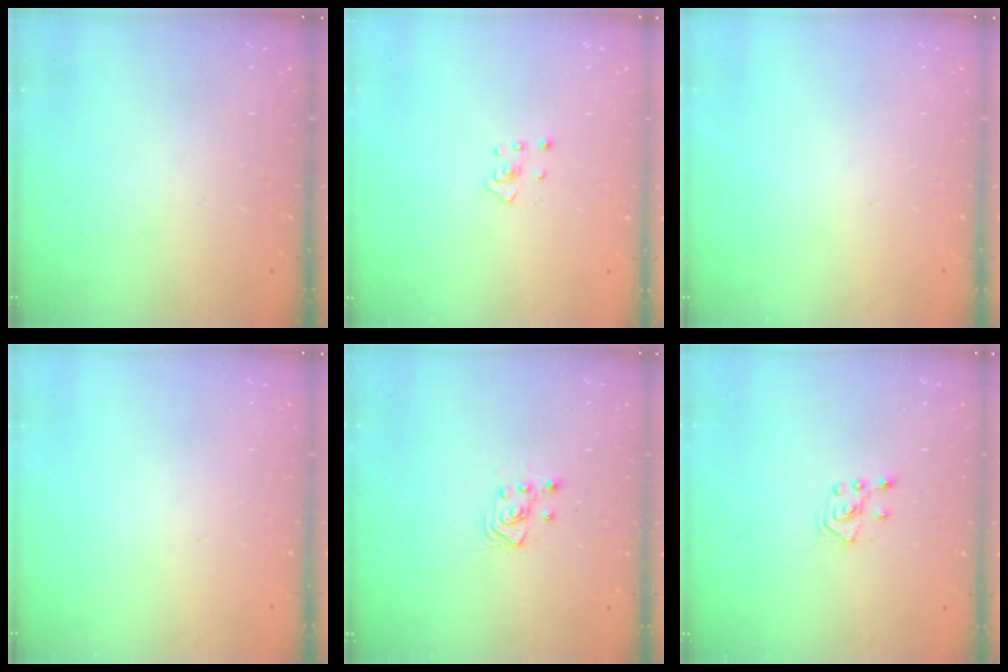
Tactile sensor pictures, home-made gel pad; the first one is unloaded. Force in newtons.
{"total": 2.4, "press": 2.3, "slide": 0.4}
{"total": 0.0}
{"total": 0.0}
{"total": 3.0, "press": 2.8, "slide": 1.0}
{"total": 3.0, "press": 2.9, "slide": 0.7}